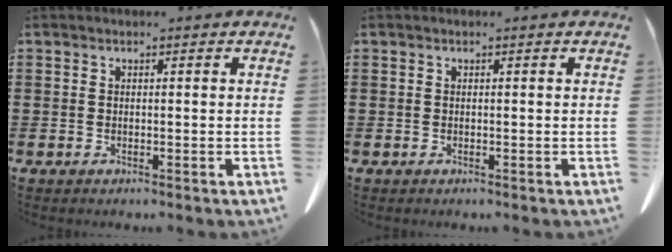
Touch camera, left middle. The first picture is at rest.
{"total": 0.0}